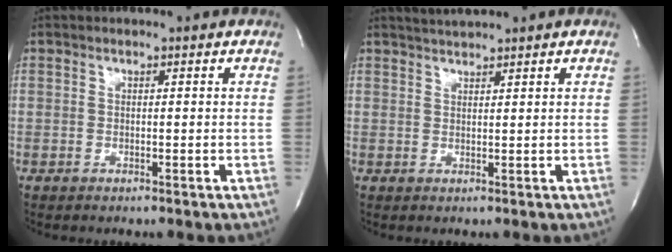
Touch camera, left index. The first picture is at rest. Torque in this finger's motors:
{"motor_torque": [-0.21, 0.01, 0.06, 0.06]}